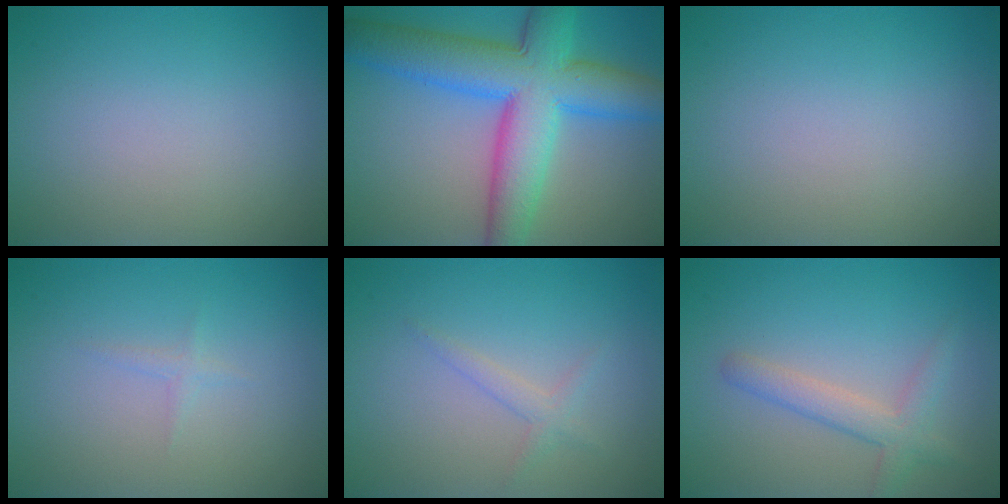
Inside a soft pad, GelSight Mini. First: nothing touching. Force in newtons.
{"total": 10.7, "press": 10.7, "slide": 0.3}
{"total": 0.0}
{"total": 0.7, "press": 0.7, "slide": 0.1}
{"total": 1.3, "press": 1.3, "slide": 0.1}
{"total": 2.7, "press": 2.7, "slide": 0.1}